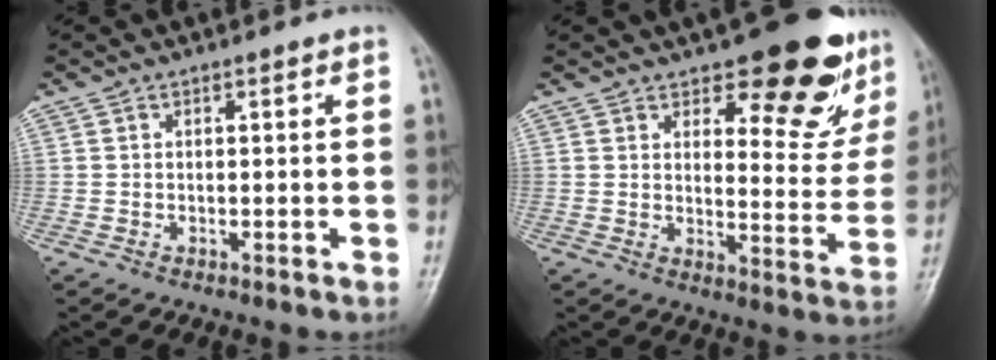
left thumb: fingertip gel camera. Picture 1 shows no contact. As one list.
[{"total": 16.2, "force": [10.9, 6.6, 10.1], "torque": [-0.067, -0.075, 0.138]}]